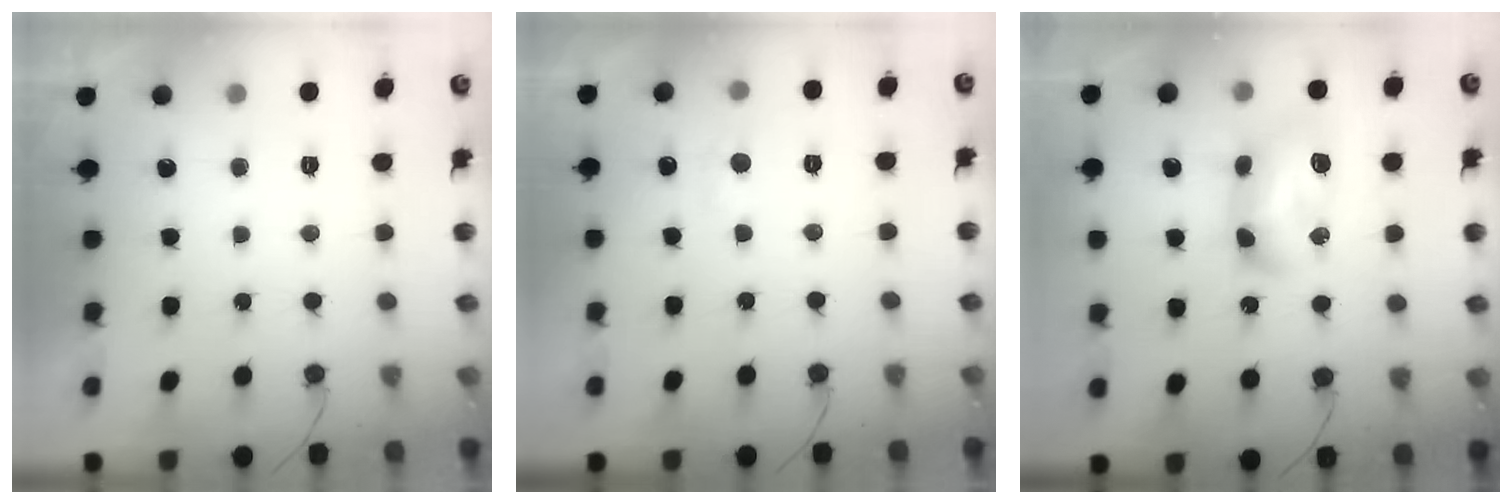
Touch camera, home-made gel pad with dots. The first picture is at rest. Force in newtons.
{"total": 5.5, "press": 5.4, "slide": 0.8}
{"total": 10.5, "press": 10.4, "slide": 0.6}